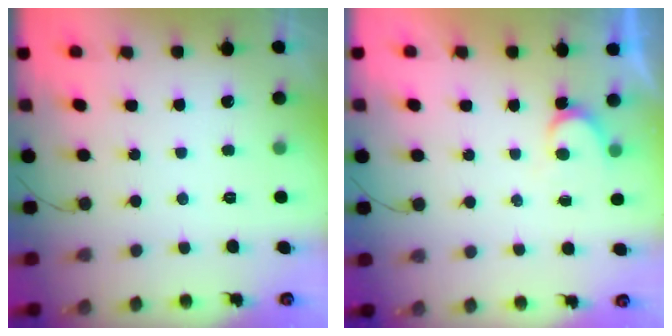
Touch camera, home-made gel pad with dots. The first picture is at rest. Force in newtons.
{"total": 4.0, "press": 4.0, "slide": 0.5}